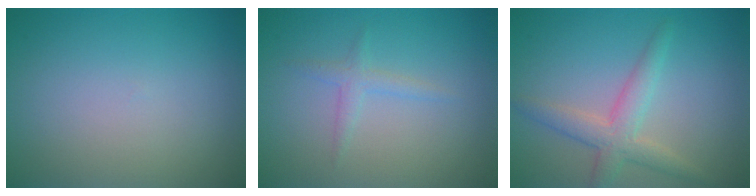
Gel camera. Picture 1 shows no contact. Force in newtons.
{"total": 0.7, "press": 0.6, "slide": 0.1}
{"total": 3.3, "press": 3.3, "slide": 0.2}